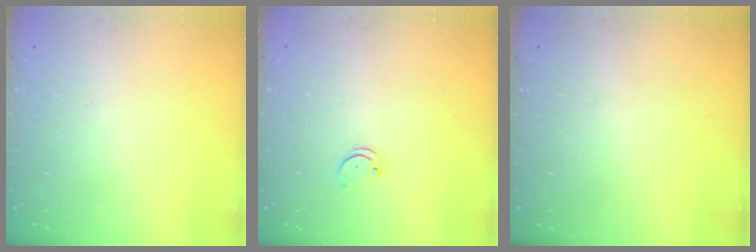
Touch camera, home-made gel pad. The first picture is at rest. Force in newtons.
{"total": 1.6, "press": 1.6, "slide": 0.4}
{"total": 0.0}